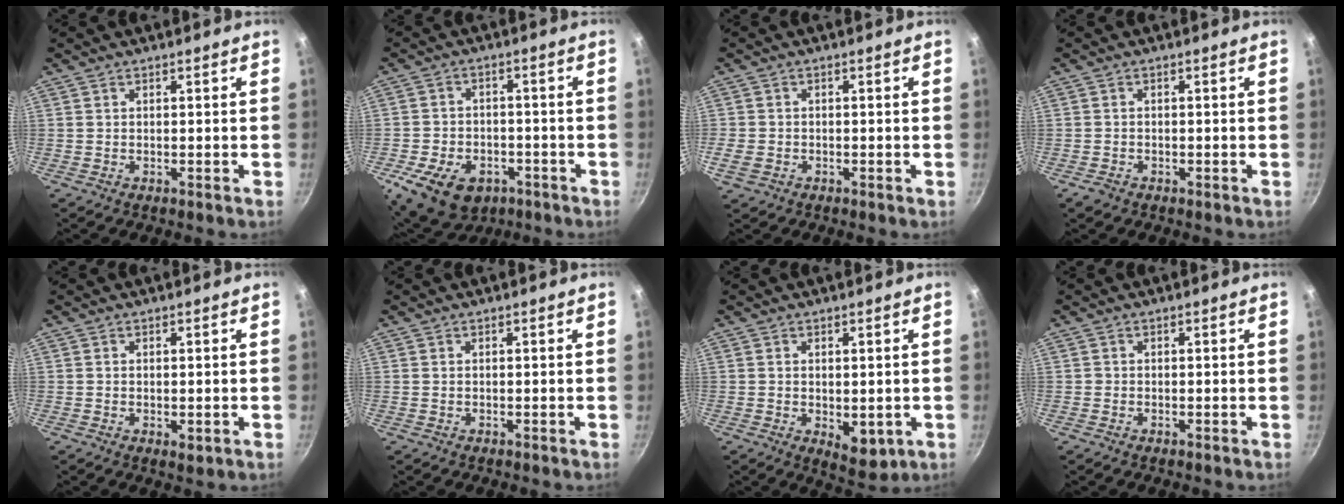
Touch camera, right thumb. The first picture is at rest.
{"total": 14.4, "force": [-6.2, 10.0, 8.4], "torque": [-0.141, 0.018, -0.087]}
{"total": 3.3, "force": [-1.2, 2.6, 1.7], "torque": [-0.039, 0.001, -0.022]}
{"total": 1.6, "force": [-1.0, 1.1, 0.6], "torque": [-0.017, 0.009, -0.016]}
{"total": 1.7, "force": [-0.1, 1.0, 1.4], "torque": [-0.021, -0.006, 0.000]}
{"total": 0.0}
{"total": 5.7, "force": [-0.6, 3.3, 4.5], "torque": [-0.054, -0.015, 0.000]}
{"total": 0.0}